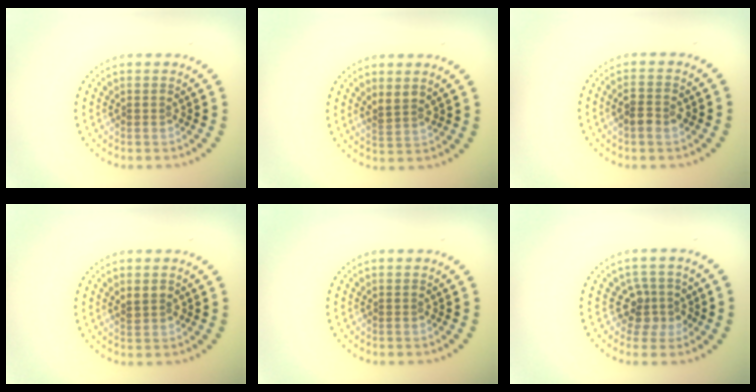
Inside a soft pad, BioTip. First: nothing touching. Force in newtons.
{"total": 1.4, "press": 1.2, "slide": 0.8}
{"total": 2.1, "press": 2.1, "slide": 0.2}
{"total": 1.3, "press": 1.3, "slide": 0.3}
{"total": 0.0}
{"total": 2.7, "press": 2.0, "slide": 1.9}